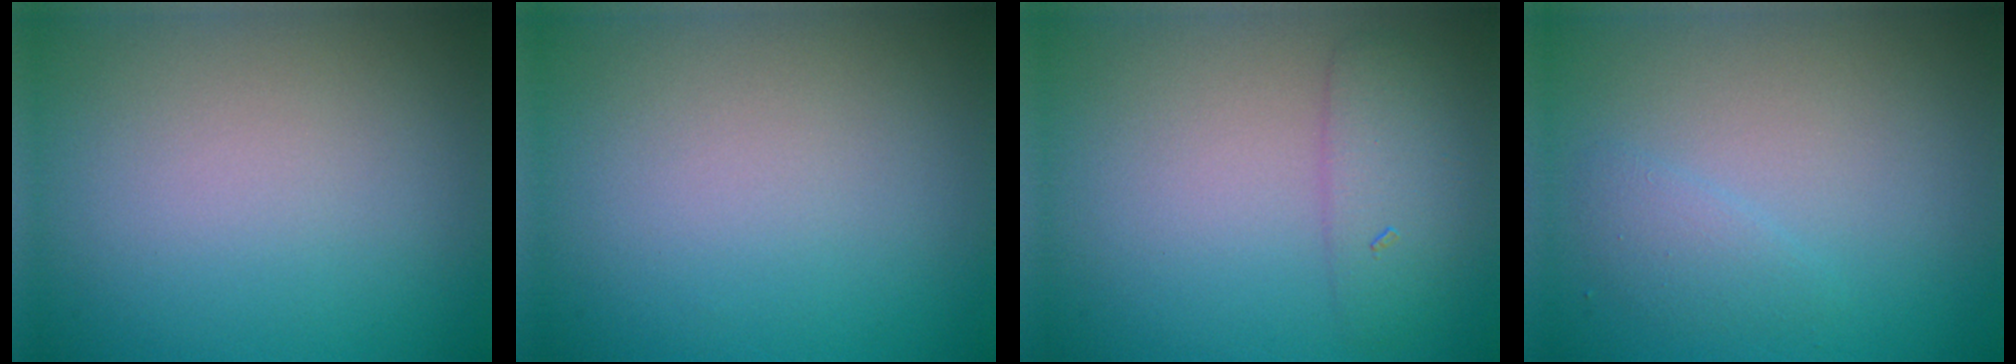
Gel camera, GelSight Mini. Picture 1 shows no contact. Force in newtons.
{"total": 0.0}
{"total": 2.7, "press": 2.7, "slide": 0.1}
{"total": 1.3, "press": 1.3, "slide": 0.0}